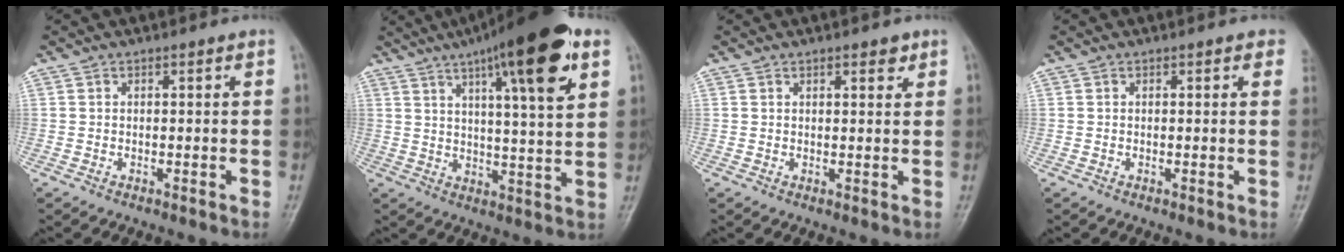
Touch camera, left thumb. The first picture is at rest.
{"total": 19.2, "force": [9.8, 3.8, 16.1], "torque": [-0.228, -0.019, 0.144]}
{"total": 2.4, "force": [1.6, 1.0, 1.6], "torque": [-0.012, -0.008, 0.020]}
{"total": 2.0, "force": [1.4, 0.8, 1.2], "torque": [0.003, 0.002, 0.006]}